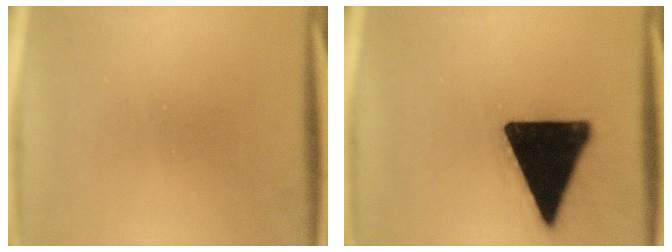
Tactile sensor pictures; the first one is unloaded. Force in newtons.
{"total": 19.7}